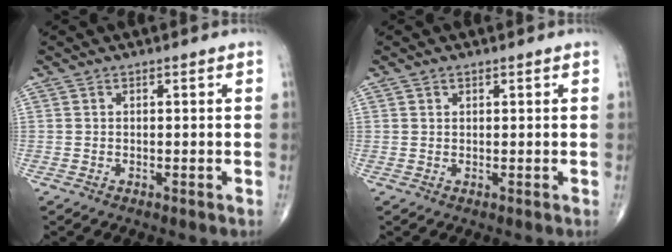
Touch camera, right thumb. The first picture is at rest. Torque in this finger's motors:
{"motor_torque": [0.12, -0.32, -0.02, 0.10, 0.04]}